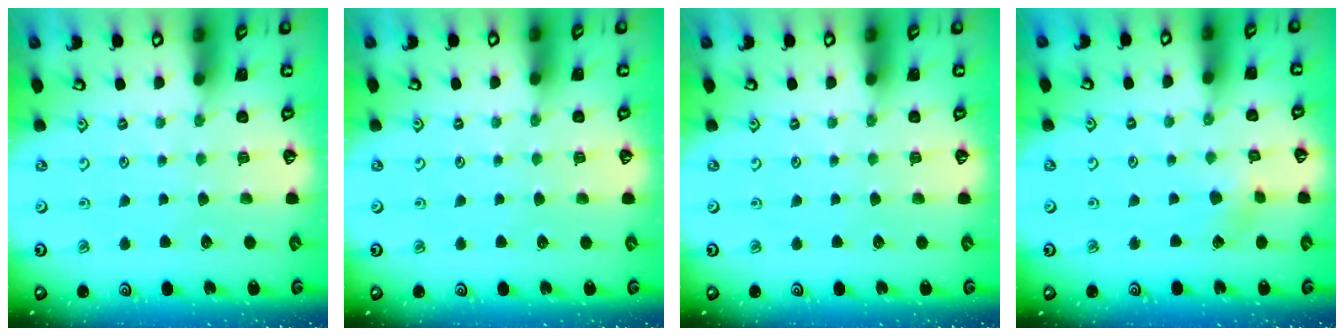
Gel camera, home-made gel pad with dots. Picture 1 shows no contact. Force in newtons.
{"total": 0.0}
{"total": 0.0}
{"total": 3.1, "press": 3.0, "slide": 0.8}